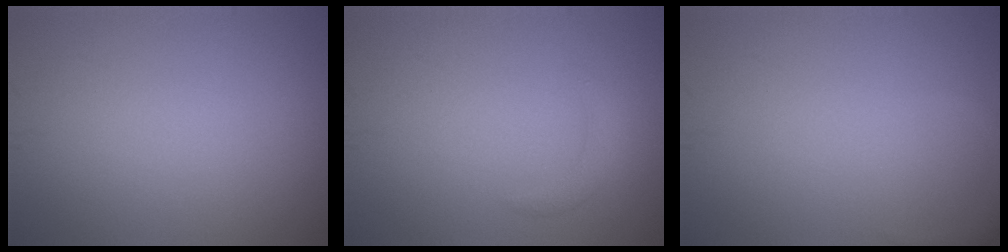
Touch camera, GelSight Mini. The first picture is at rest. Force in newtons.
{"total": 1.4, "press": 1.4, "slide": 0.0}
{"total": 1.4, "press": 1.4, "slide": 0.1}